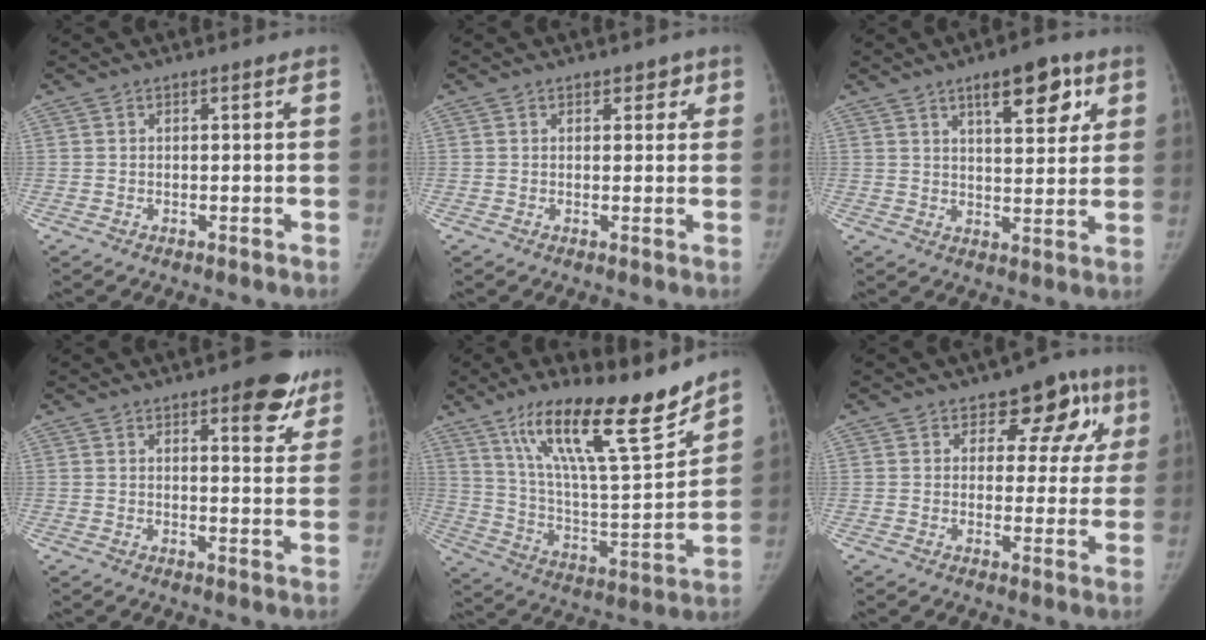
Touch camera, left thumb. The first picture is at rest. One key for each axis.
{"total": 2.4, "fx": 1.3, "fy": 1.6, "fz": 1.2, "tx": 0.010, "ty": -0.004, "tz": 0.013}
{"total": 10.6, "fx": 5.6, "fy": 4.2, "fz": 7.9, "tx": -0.086, "ty": -0.025, "tz": 0.081}
{"total": 9.0, "fx": 5.5, "fy": 3.5, "fz": 6.2, "tx": -0.042, "ty": -0.025, "tz": 0.066}
{"total": 23.4, "fx": 16.3, "fy": 4.8, "fz": 16.1, "tx": -0.241, "ty": -0.077, "tz": 0.283}
{"total": 9.5, "fx": 4.6, "fy": 6.4, "fz": 5.4, "tx": -0.005, "ty": -0.010, "tz": 0.051}